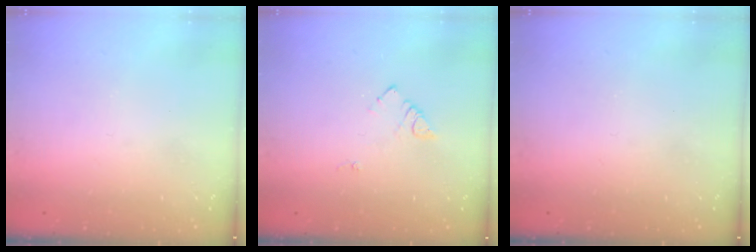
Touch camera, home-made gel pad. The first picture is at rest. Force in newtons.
{"total": 4.0, "press": 4.0, "slide": 0.5}
{"total": 1.8, "press": 1.8, "slide": 0.4}